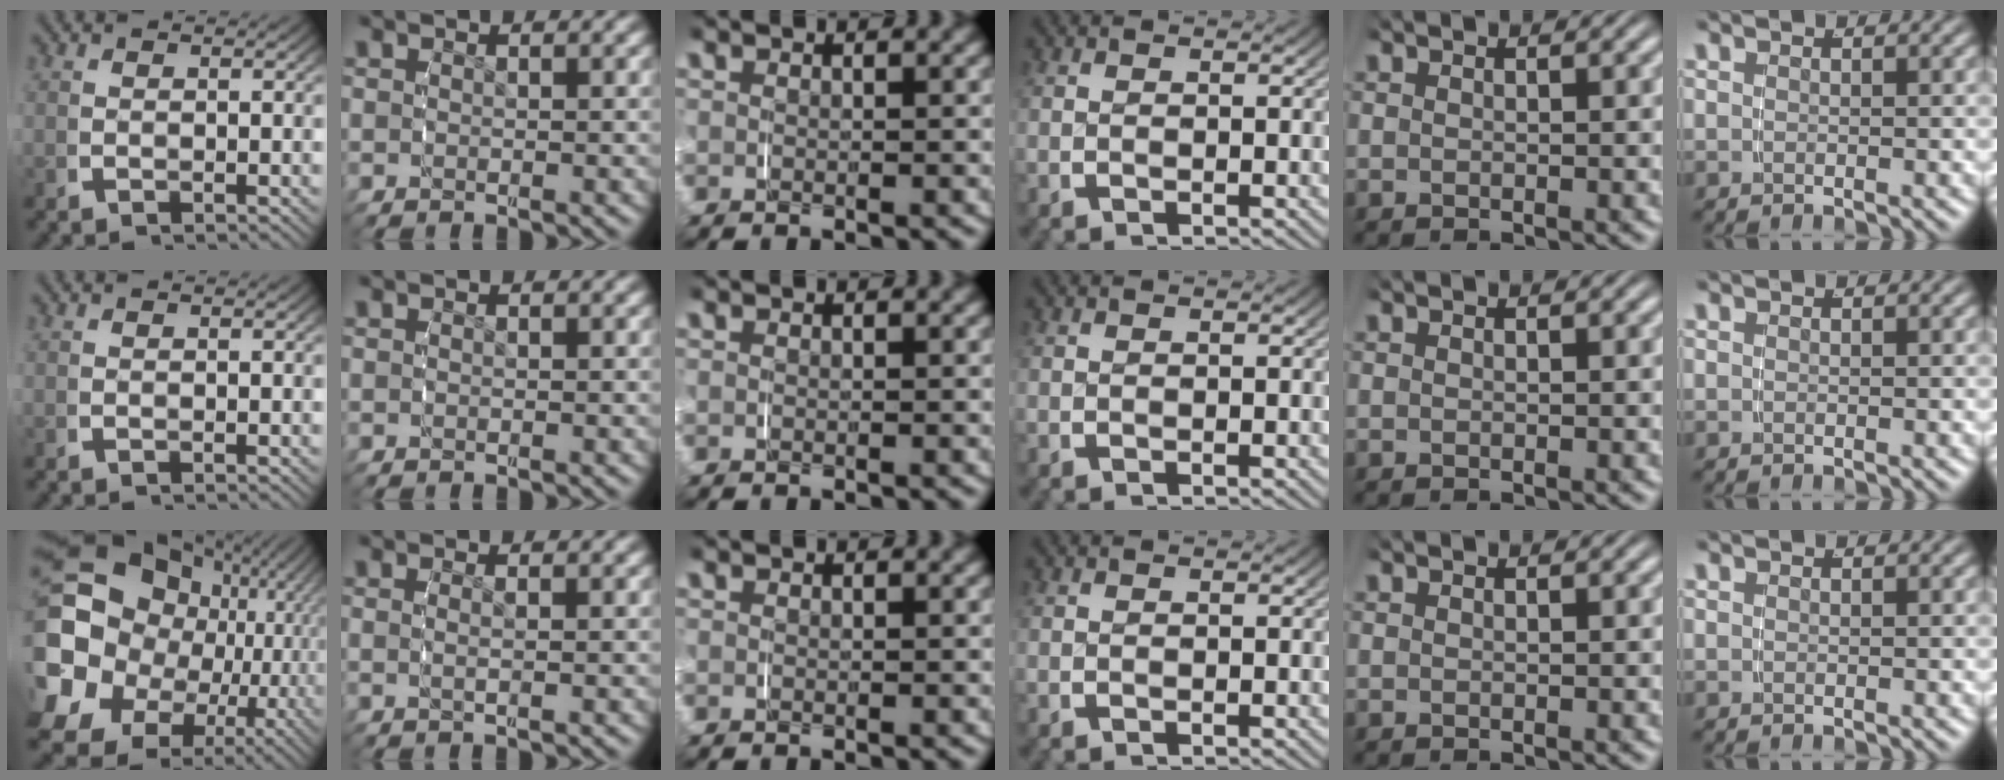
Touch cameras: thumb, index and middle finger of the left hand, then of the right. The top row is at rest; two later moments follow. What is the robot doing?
{"motion": "grasp_and_lifting", "object": "napkin"}